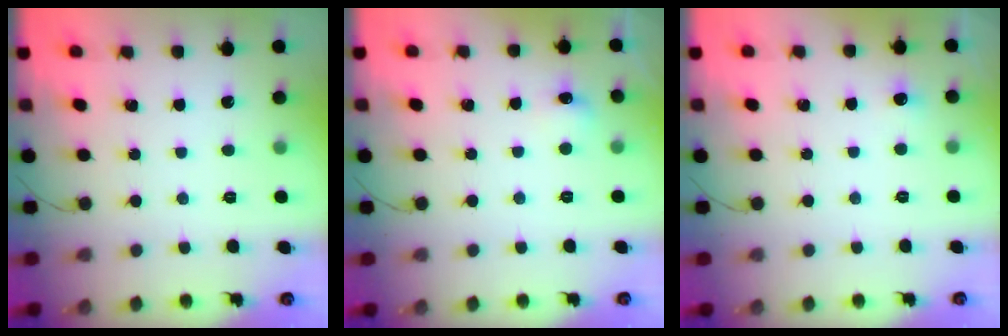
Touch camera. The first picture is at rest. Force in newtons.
{"total": 5.1, "press": 5.0, "slide": 1.3}
{"total": 3.2, "press": 2.9, "slide": 1.3}